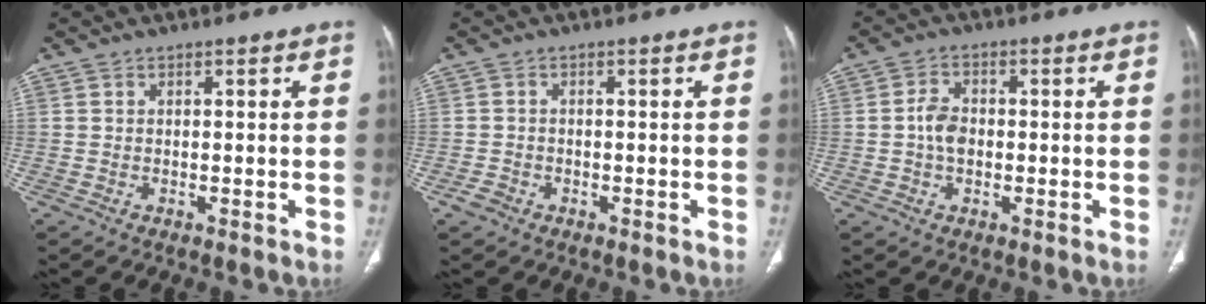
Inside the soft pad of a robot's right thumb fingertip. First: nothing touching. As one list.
[{"total": 1.8, "force": [-1.0, 1.4, 0.6], "torque": [-0.013, 0.006, -0.017]}, {"total": 4.4, "force": [-0.4, 3.1, 3.1], "torque": [-0.056, 0.011, -0.012]}]